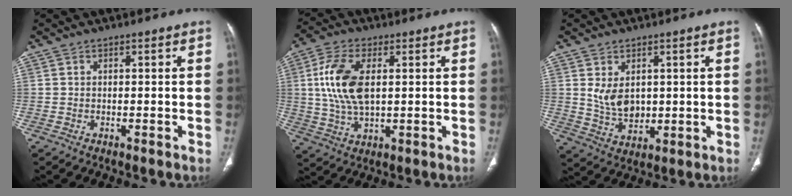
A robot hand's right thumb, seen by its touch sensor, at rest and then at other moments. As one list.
[{"total": 11.9, "force": [2.0, 6.2, 9.9], "torque": [-0.208, 0.000, 0.039]}, {"total": 6.8, "force": [1.5, 4.6, 4.7], "torque": [-0.068, -0.016, 0.044]}]